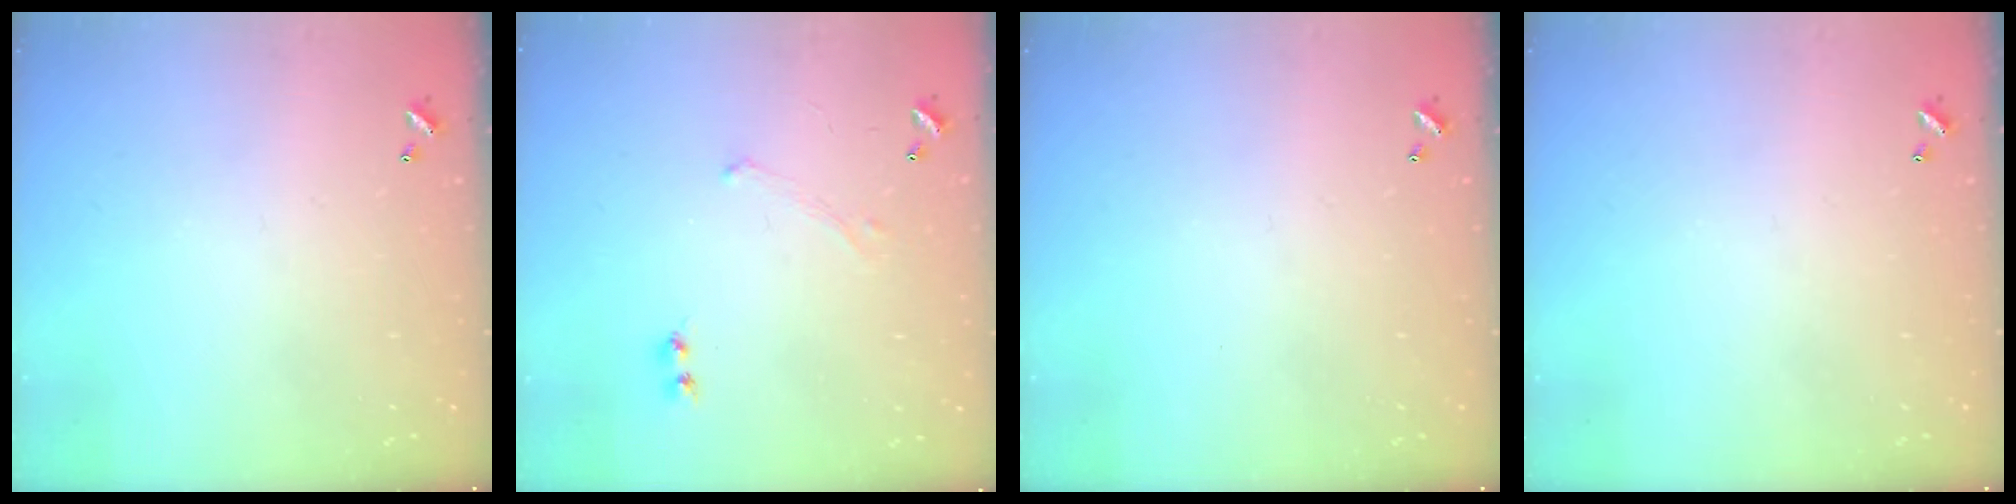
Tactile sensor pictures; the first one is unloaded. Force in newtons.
{"total": 0.7, "press": 0.6, "slide": 0.2}
{"total": 0.0}
{"total": 0.0}